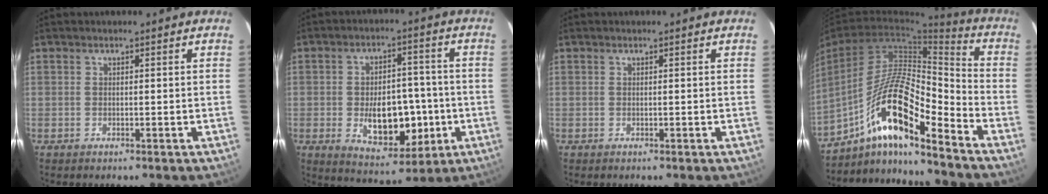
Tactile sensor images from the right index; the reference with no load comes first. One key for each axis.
{"total": 11.7, "fx": -2.5, "fy": 6.3, "fz": 9.5, "tx": -0.145, "ty": 0.008, "tz": -0.027}
{"total": 0.0}
{"total": 16.7, "fx": -10.6, "fy": 2.8, "fz": 12.7, "tx": -0.242, "ty": 0.017, "tz": -0.184}